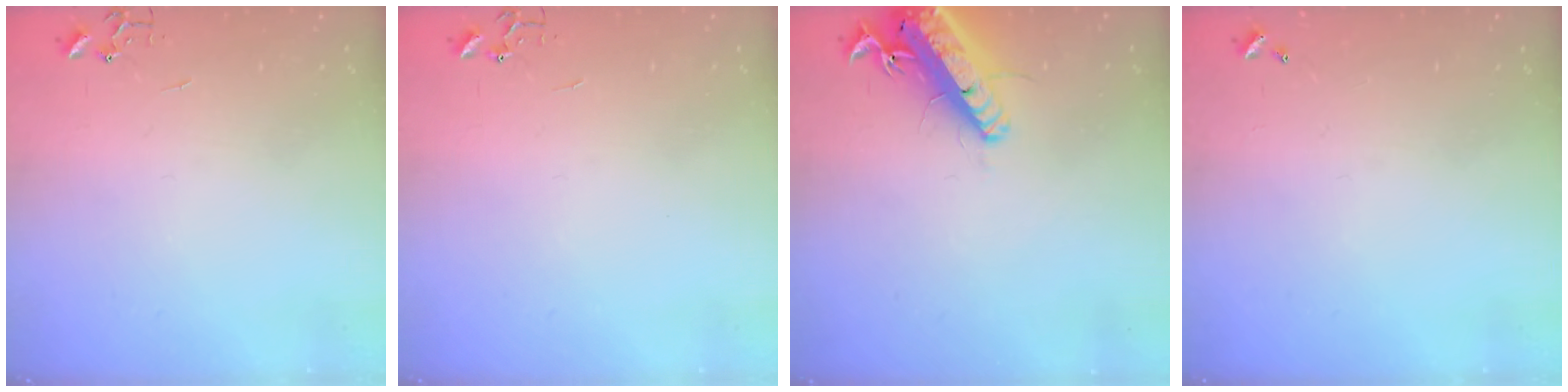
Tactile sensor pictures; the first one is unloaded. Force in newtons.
{"total": 0.0}
{"total": 17.1, "press": 16.8, "slide": 3.4}
{"total": 0.0}